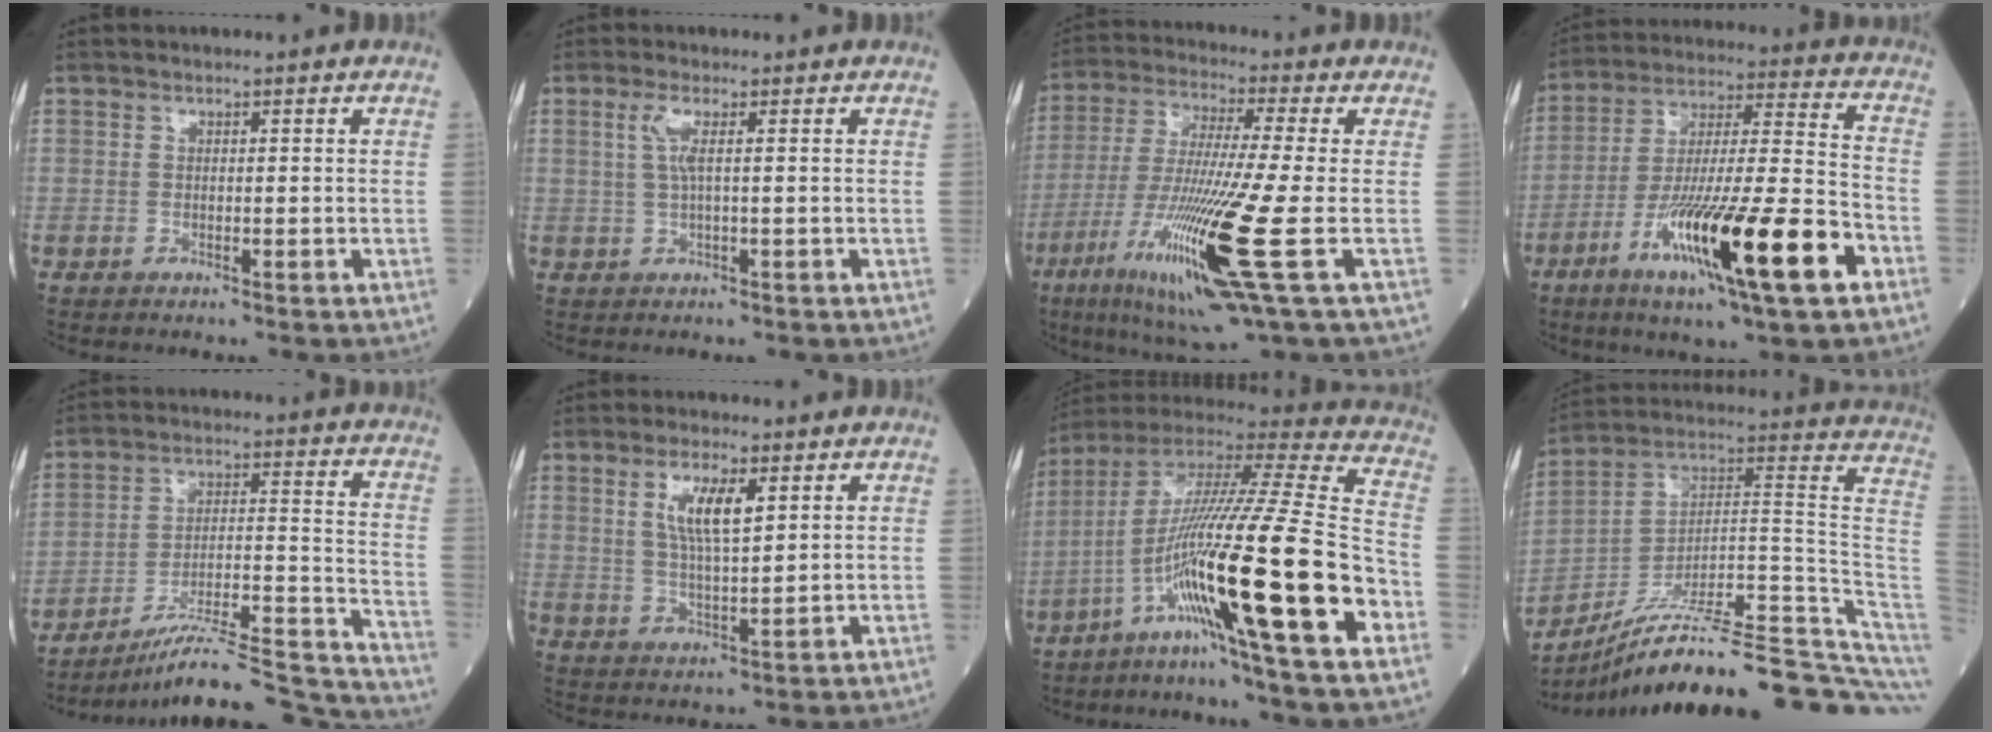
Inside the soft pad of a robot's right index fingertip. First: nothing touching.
{"total": 2.7, "force": [0.7, 0.1, 2.6], "torque": [-0.066, 0.005, 0.016]}
{"total": 17.5, "force": [-6.2, -0.9, 16.4], "torque": [-0.338, -0.045, -0.122]}
{"total": 21.7, "force": [-9.7, 1.4, 19.4], "torque": [-0.332, -0.033, -0.167]}
{"total": 20.8, "force": [-19.6, -0.2, 7.0], "torque": [-0.078, 0.017, -0.294]}
{"total": 6.4, "force": [2.6, 1.2, 5.8], "torque": [-0.115, -0.003, 0.050]}
{"total": 25.7, "force": [-9.2, -0.3, 24.0], "torque": [-0.431, -0.036, -0.174]}
{"total": 27.9, "force": [-21.9, 2.1, 17.1], "torque": [-0.153, 0.039, -0.330]}